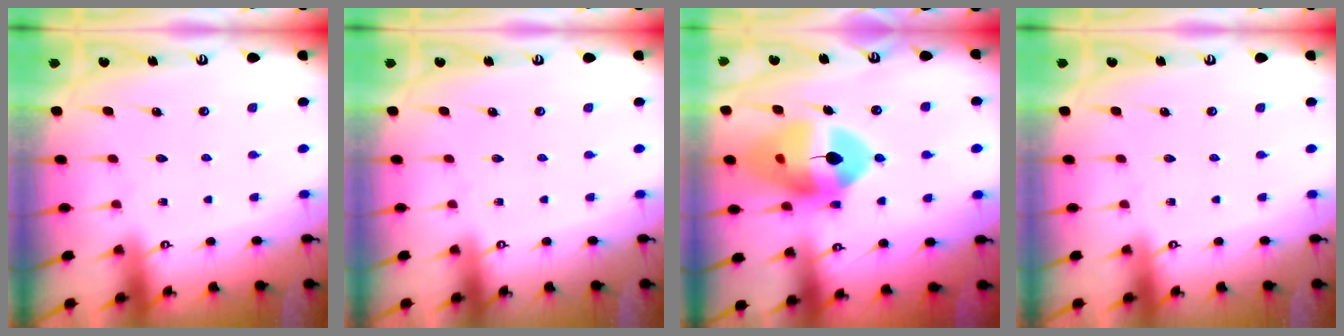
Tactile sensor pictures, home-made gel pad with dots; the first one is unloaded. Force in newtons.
{"total": 0.0}
{"total": 17.0, "press": 16.9, "slide": 2.0}
{"total": 0.0}